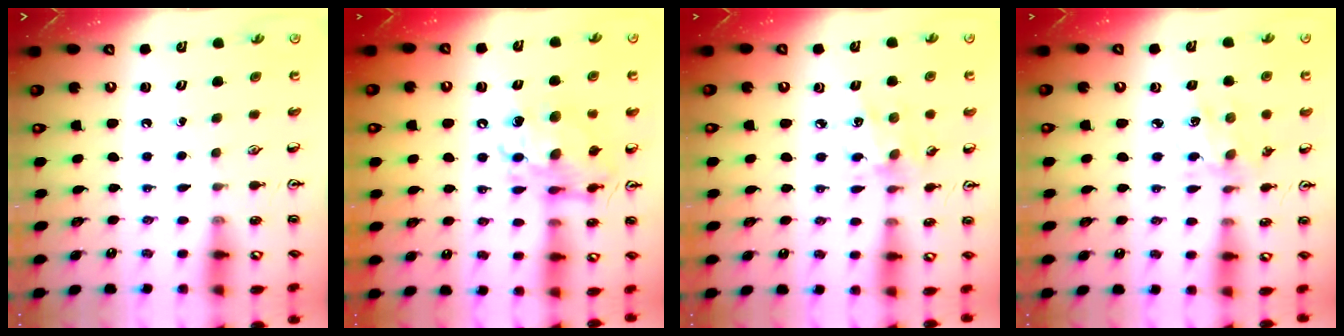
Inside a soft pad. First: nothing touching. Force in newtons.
{"total": 12.1, "press": 12.0, "slide": 1.3}
{"total": 6.9, "press": 6.7, "slide": 1.6}
{"total": 3.1, "press": 3.0, "slide": 1.0}